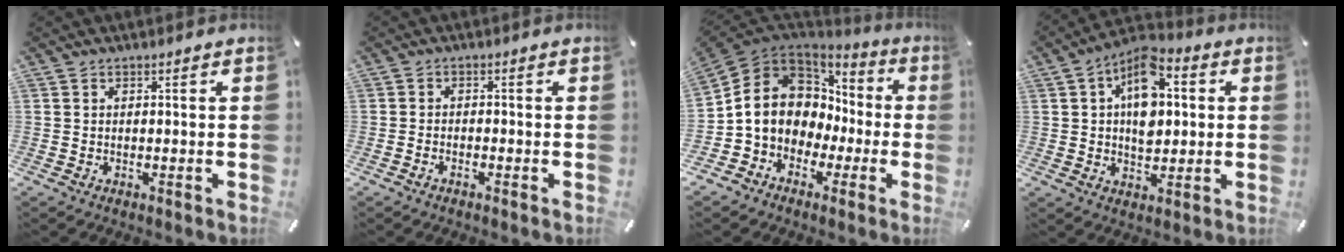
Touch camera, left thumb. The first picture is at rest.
{"total": 1.3, "force": [-1.1, 0.3, 0.4], "torque": [-0.009, 0.002, -0.022]}
{"total": 9.9, "force": [-0.4, 9.4, 3.2], "torque": [-0.088, -0.016, -0.003]}
{"total": 11.3, "force": [2.2, 7.7, 7.9], "torque": [-0.122, -0.002, 0.038]}